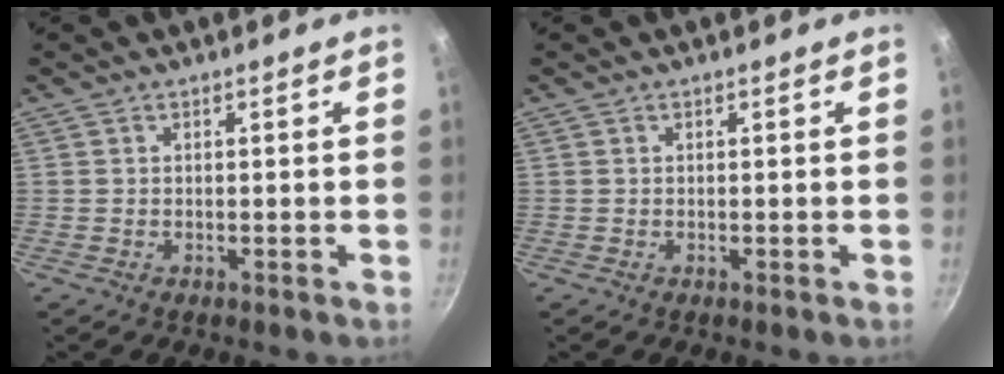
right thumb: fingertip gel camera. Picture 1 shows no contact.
{"total": 0.0}